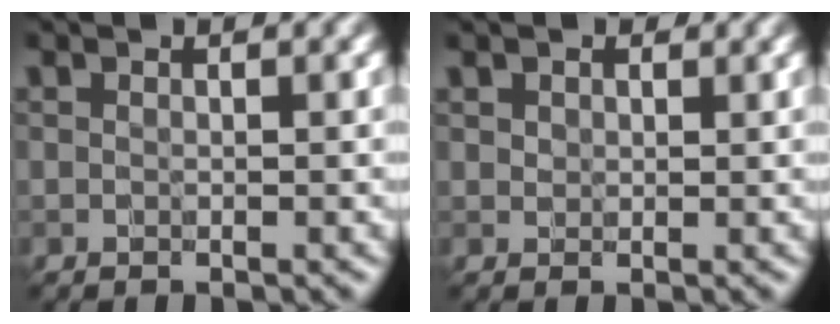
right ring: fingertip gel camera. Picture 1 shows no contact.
{"total": 1.4, "force": [1.0, 1.0, 0.3], "torque": [-0.013, 0.001, 0.021]}